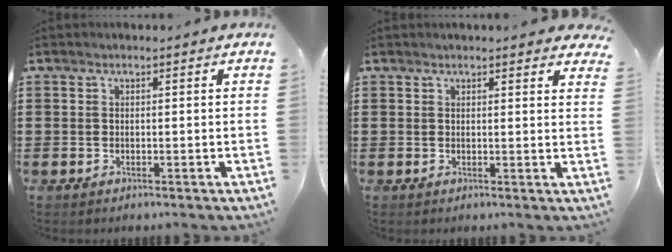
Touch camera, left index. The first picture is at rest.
{"total": 1.8, "force": [1.7, 0.2, 0.7], "torque": [-0.009, -0.001, 0.030]}